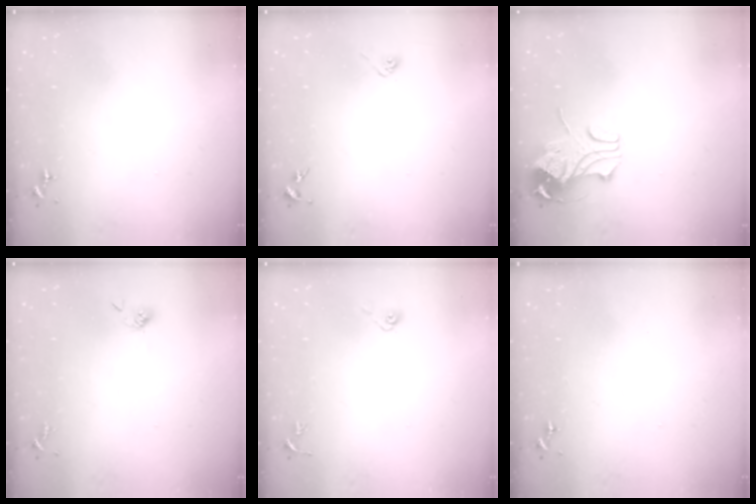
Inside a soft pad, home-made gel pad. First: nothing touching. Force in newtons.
{"total": 3.0, "press": 2.9, "slide": 0.9}
{"total": 10.3, "press": 10.2, "slide": 0.9}
{"total": 4.4, "press": 4.1, "slide": 1.6}
{"total": 4.0, "press": 3.3, "slide": 2.2}
{"total": 0.0}